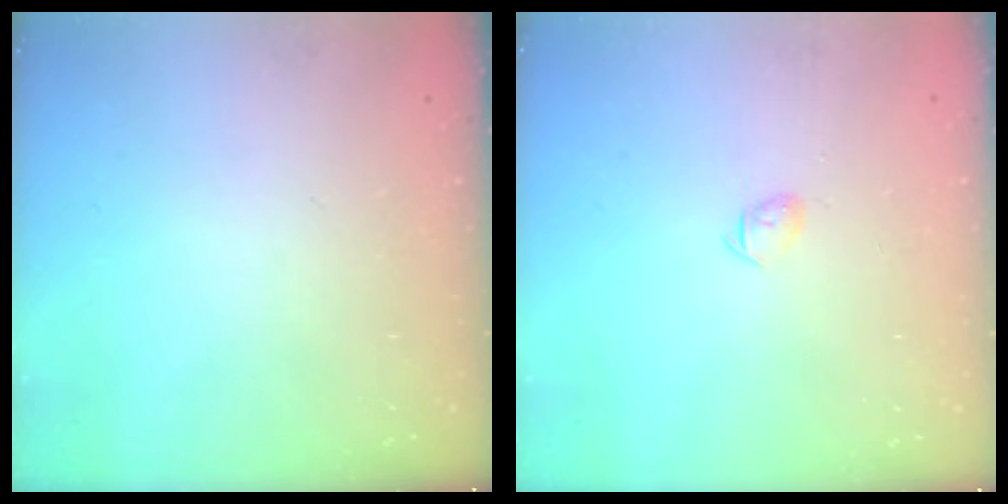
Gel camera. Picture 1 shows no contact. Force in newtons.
{"total": 3.4, "press": 3.3, "slide": 0.9}